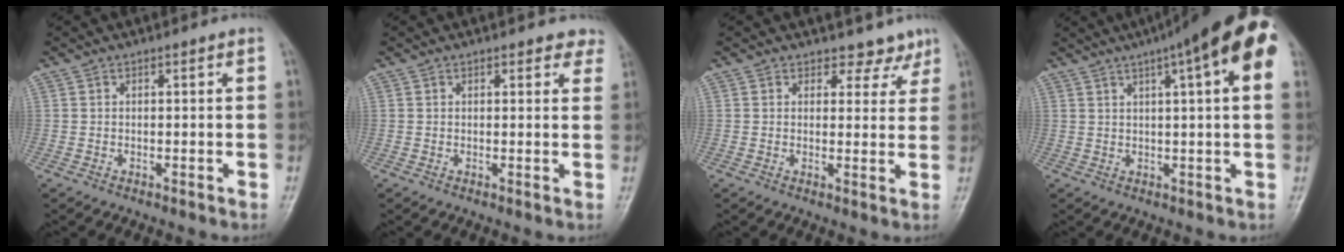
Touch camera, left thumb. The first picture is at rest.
{"total": 3.4, "force": [2.9, 1.7, 0.6], "torque": [0.029, -0.011, 0.016]}
{"total": 4.3, "force": [3.5, 2.6, -0.1], "torque": [0.029, -0.027, 0.034]}
{"total": 16.6, "force": [7.5, 3.2, 14.4], "torque": [-0.203, 0.027, 0.097]}